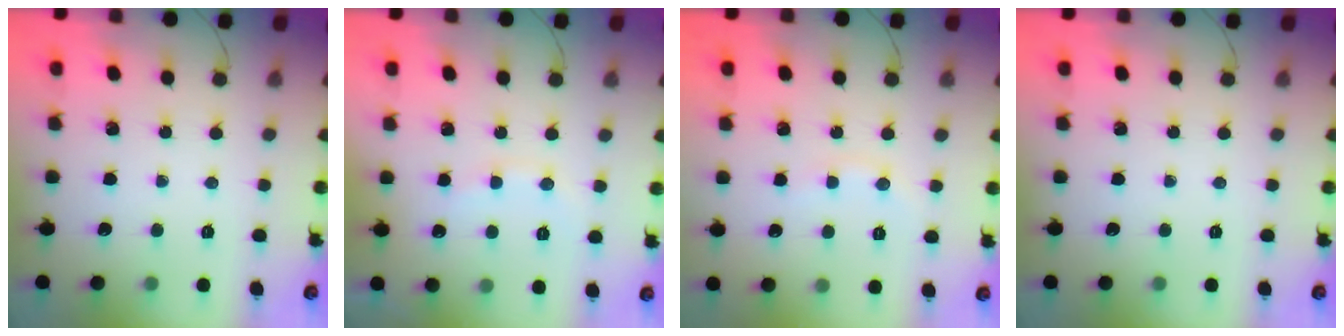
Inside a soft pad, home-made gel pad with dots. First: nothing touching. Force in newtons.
{"total": 7.7, "press": 7.6, "slide": 1.4}
{"total": 4.5, "press": 4.3, "slide": 1.3}
{"total": 0.0}